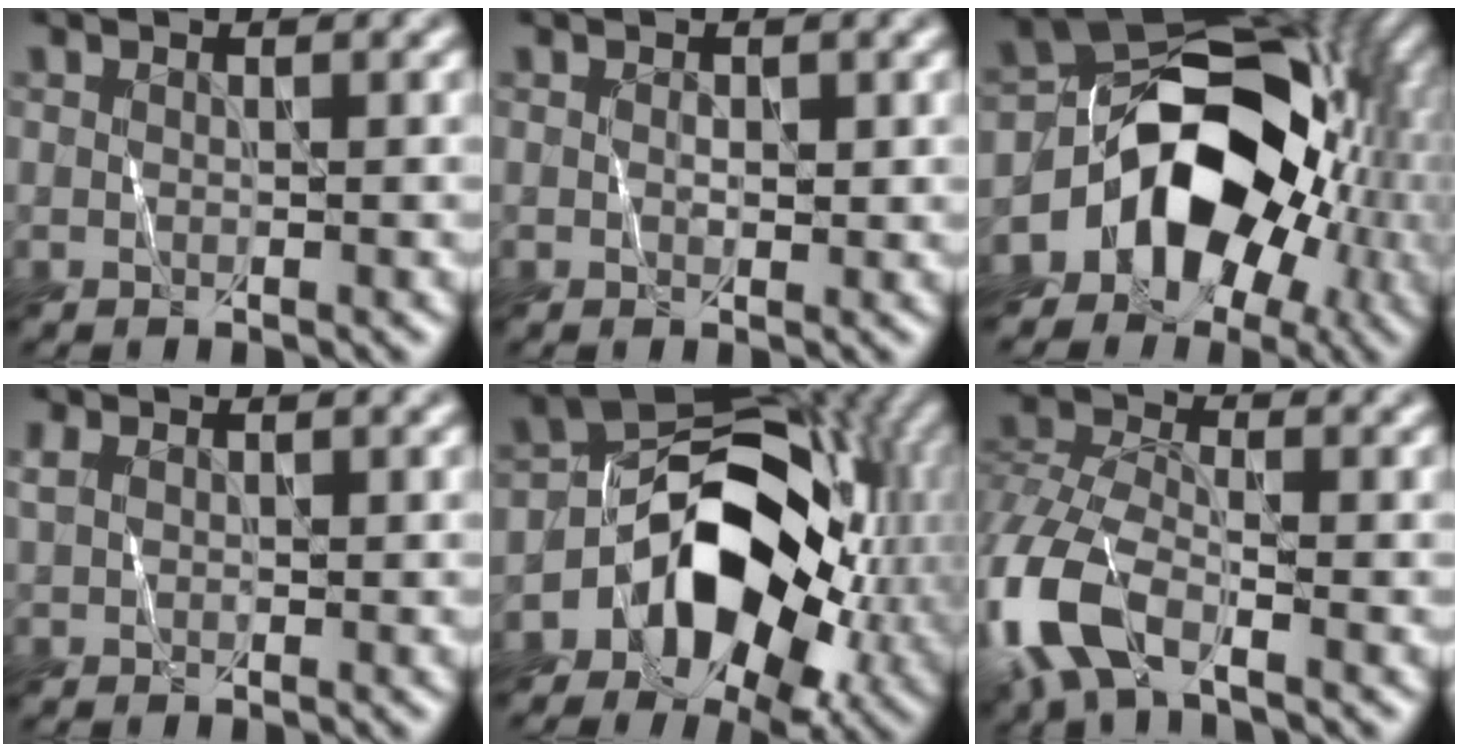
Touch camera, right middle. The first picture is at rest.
{"total": 0.6, "force": [0.3, 0.4, 0.3], "torque": [-0.005, 0.005, 0.006]}
{"total": 12.3, "force": [-3.8, 8.7, 7.7], "torque": [-0.092, 0.001, -0.073]}
{"total": 1.0, "force": [0.6, 0.7, 0.3], "torque": [-0.010, 0.008, 0.015]}
{"total": 11.3, "force": [-3.0, 7.5, 7.9], "torque": [-0.106, 0.018, -0.065]}
{"total": 8.9, "force": [-4.2, 4.6, 6.4], "torque": [-0.157, -0.003, -0.096]}